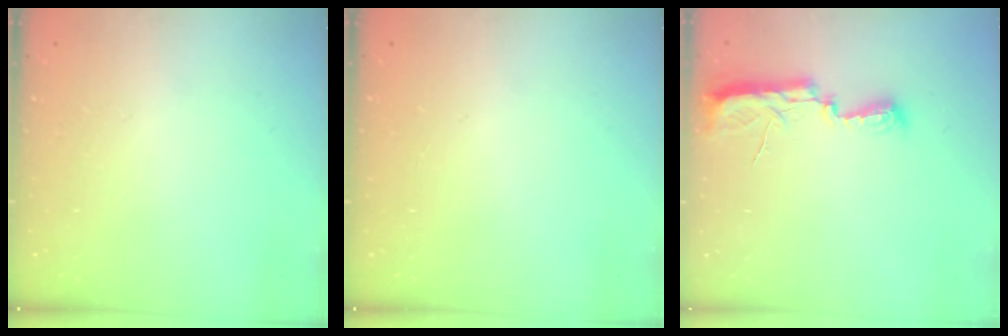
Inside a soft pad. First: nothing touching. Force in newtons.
{"total": 0.0}
{"total": 7.9, "press": 7.8, "slide": 0.8}